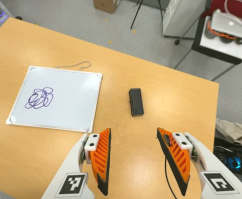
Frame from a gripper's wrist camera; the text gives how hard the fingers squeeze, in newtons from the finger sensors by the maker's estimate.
{"total": 0.0}